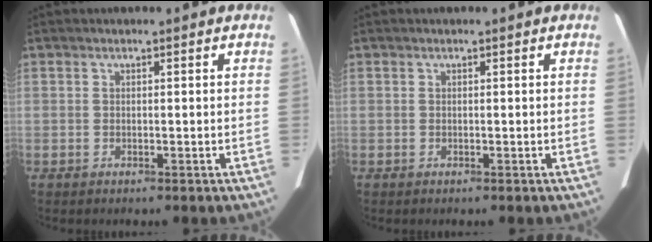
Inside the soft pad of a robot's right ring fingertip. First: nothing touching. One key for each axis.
{"total": 0.0}